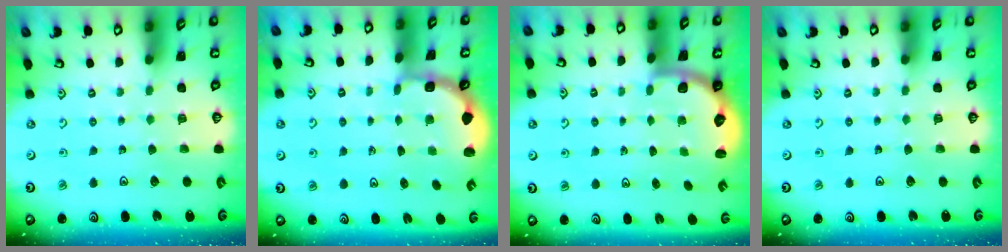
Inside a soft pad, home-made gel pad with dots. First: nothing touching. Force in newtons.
{"total": 1.7, "press": 1.4, "slide": 0.9}
{"total": 2.5, "press": 2.2, "slide": 1.3}
{"total": 0.0}